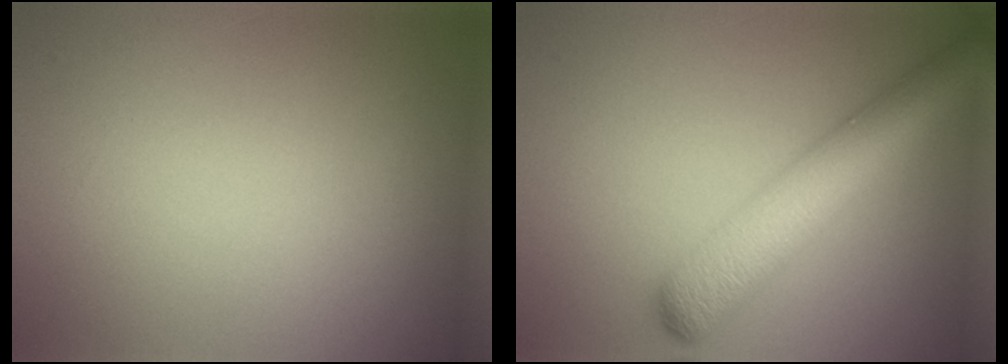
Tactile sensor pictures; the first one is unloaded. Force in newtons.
{"total": 6.9, "press": 6.9, "slide": 0.3}